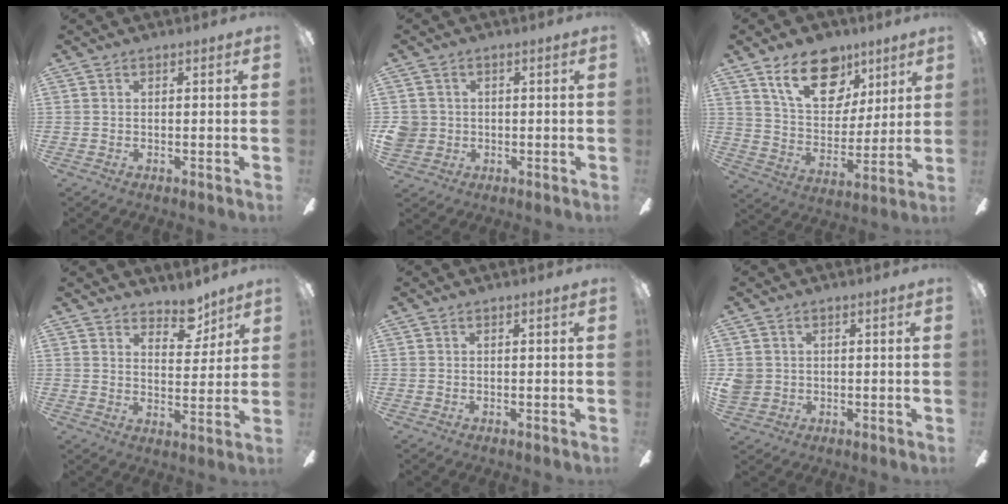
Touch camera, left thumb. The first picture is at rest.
{"total": 4.2, "force": [0.1, 4.2, 0.7], "torque": [-0.020, 0.007, 0.002]}
{"total": 18.8, "force": [11.0, 11.4, 10.1], "torque": [-0.156, -0.047, 0.198]}
{"total": 7.5, "force": [6.0, 3.7, 2.7], "torque": [-0.023, -0.035, 0.103]}
{"total": 0.0}
{"total": 3.6, "force": [0.4, 3.5, 0.7], "torque": [-0.010, 0.007, 0.009]}